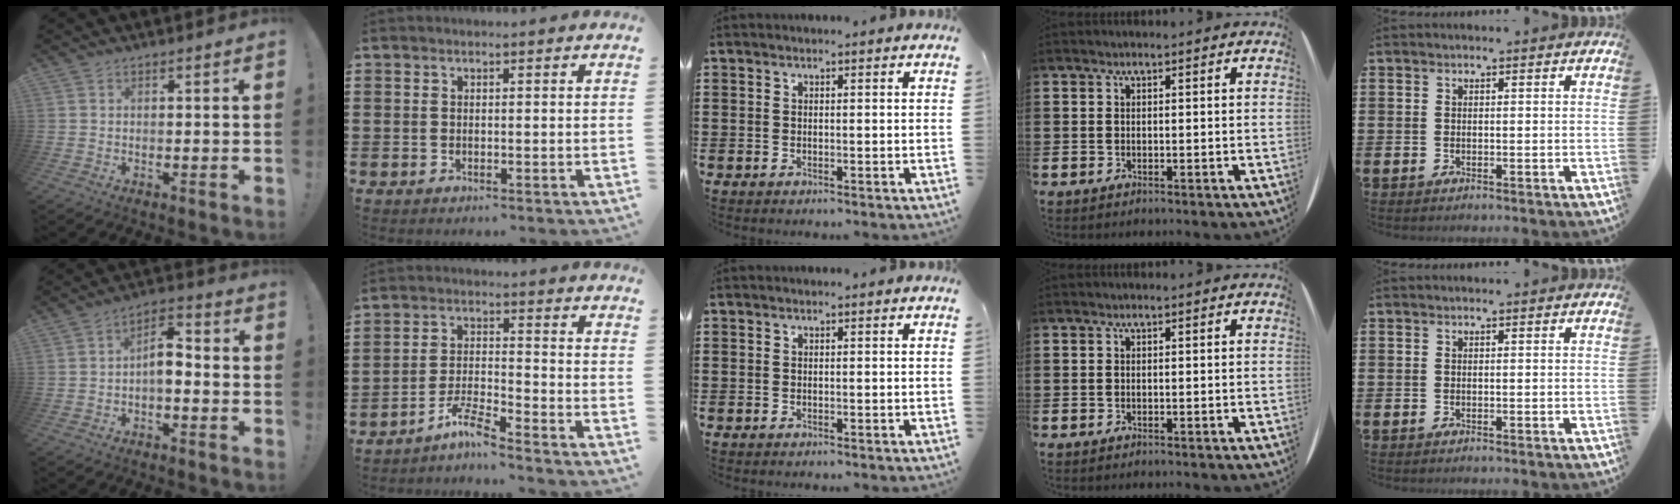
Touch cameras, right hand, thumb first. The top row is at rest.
{"thumb": {"total": 6.8, "force": [-1.8, 3.8, 5.3], "torque": [-0.095, 0.011, -0.032]}, "index": {"total": 5.2, "force": [-4.6, 0.1, 2.4], "torque": [-0.065, -0.006, -0.094]}}